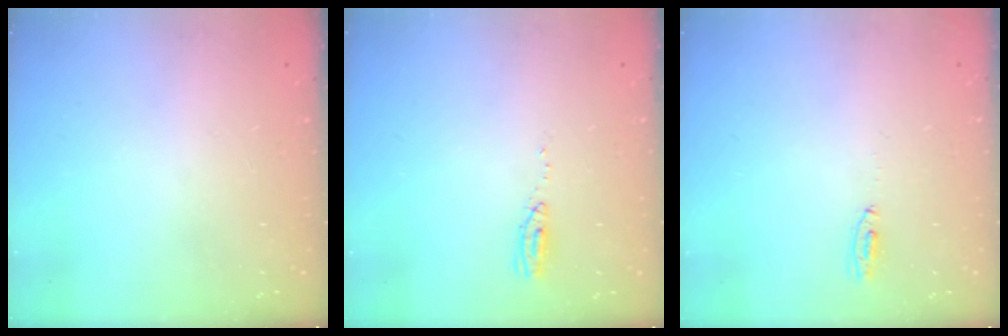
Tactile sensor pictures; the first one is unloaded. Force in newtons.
{"total": 3.6, "press": 3.3, "slide": 1.5}
{"total": 3.4, "press": 3.0, "slide": 1.6}